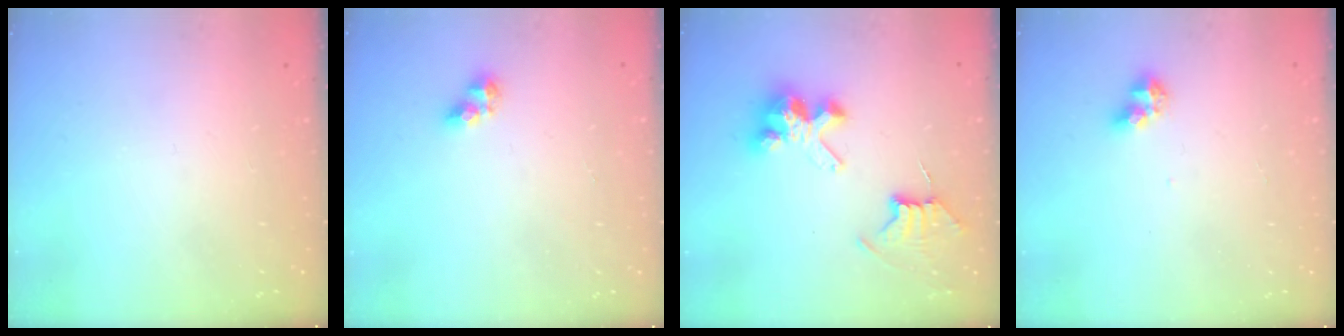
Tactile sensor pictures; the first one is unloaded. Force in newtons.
{"total": 6.7, "press": 6.7, "slide": 0.8}
{"total": 8.9, "press": 8.8, "slide": 0.7}
{"total": 6.7, "press": 6.7, "slide": 0.9}